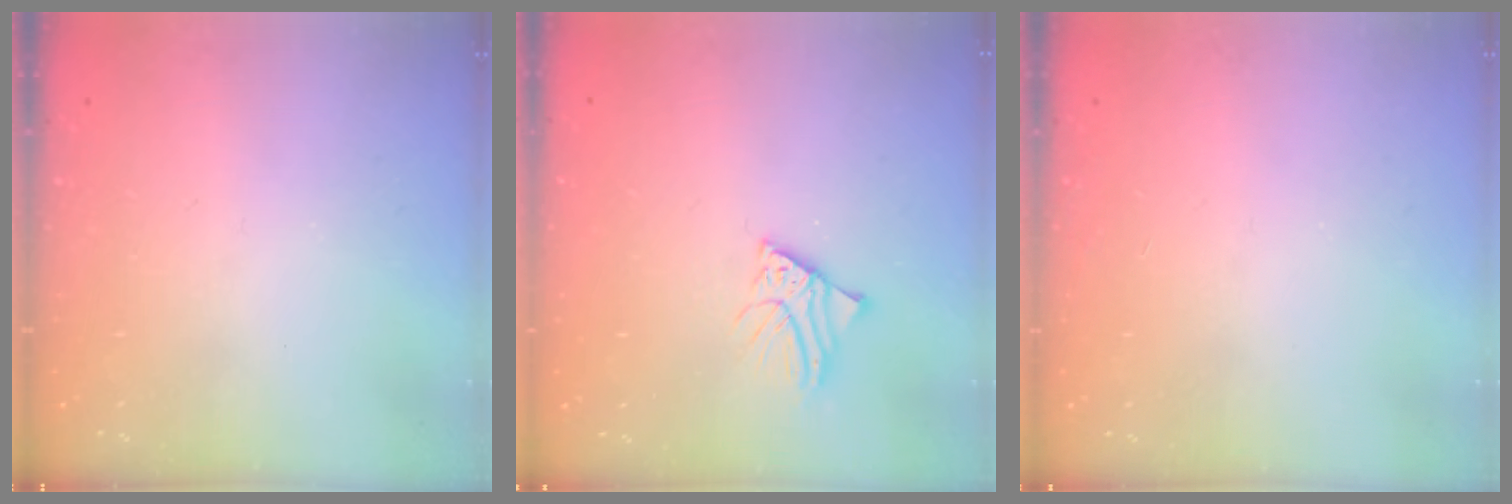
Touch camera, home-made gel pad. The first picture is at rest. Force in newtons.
{"total": 2.9, "press": 2.9, "slide": 0.2}
{"total": 3.0, "press": 3.0, "slide": 0.3}